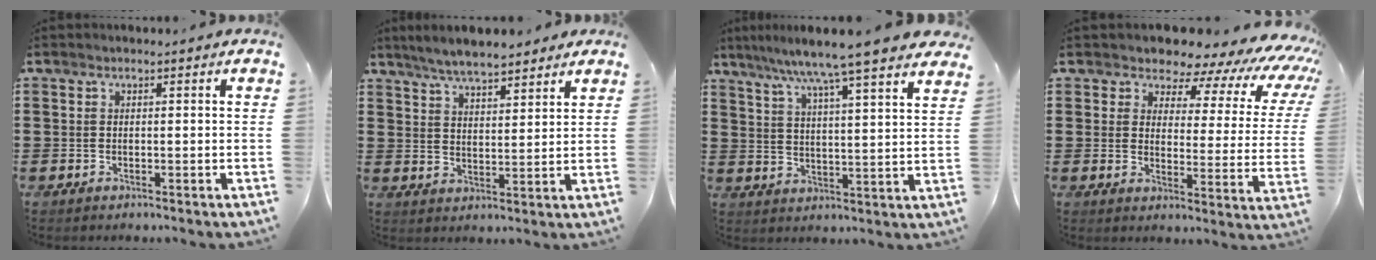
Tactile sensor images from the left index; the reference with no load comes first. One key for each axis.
{"total": 5.8, "fx": 5.4, "fy": 1.1, "fz": 1.8, "tx": -0.053, "ty": -0.008, "tz": 0.099}
{"total": 8.1, "fx": 6.8, "fy": -1.2, "fz": 4.1, "tx": -0.104, "ty": -0.039, "tz": 0.111}
{"total": 7.6, "fx": 6.6, "fy": 2.6, "fz": 2.8, "tx": -0.065, "ty": -0.048, "tz": 0.112}